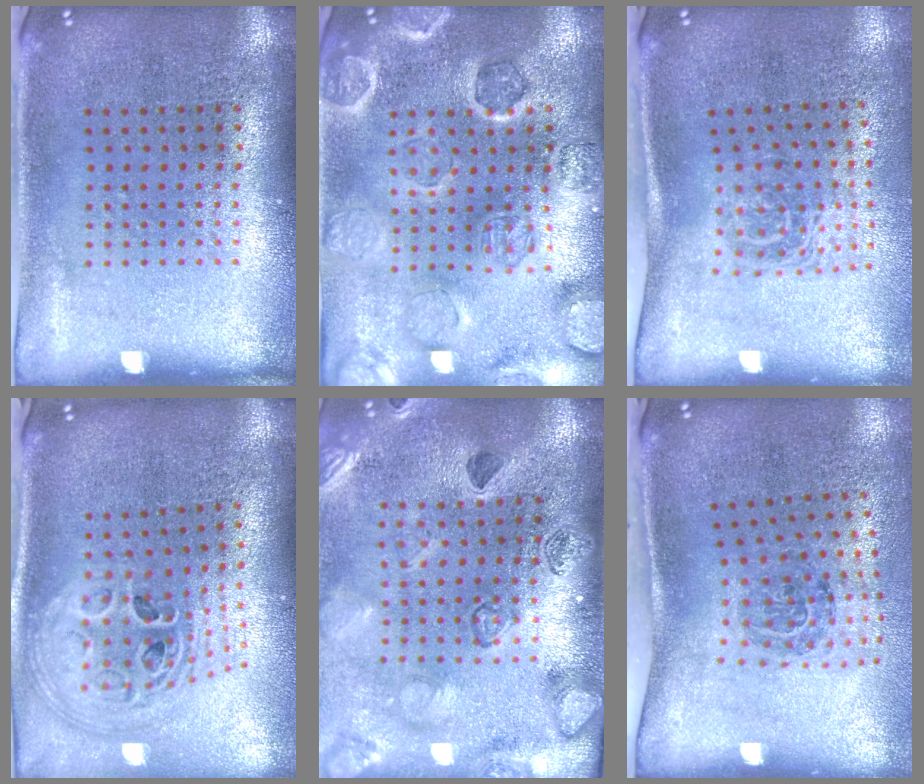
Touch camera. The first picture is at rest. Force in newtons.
{"total": 2.6, "press": 2.6, "slide": 0.2}
{"total": 1.7, "press": 1.2, "slide": 1.2}
{"total": 2.8, "press": 2.0, "slide": 1.9}
{"total": 2.3, "press": 2.3, "slide": 0.3}
{"total": 1.7, "press": 1.1, "slide": 1.3}